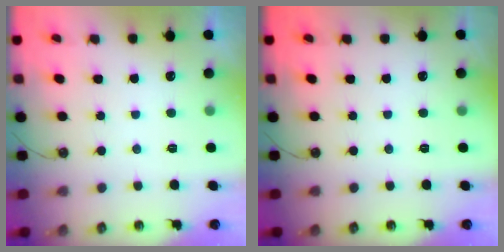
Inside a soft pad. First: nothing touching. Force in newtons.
{"total": 0.0}